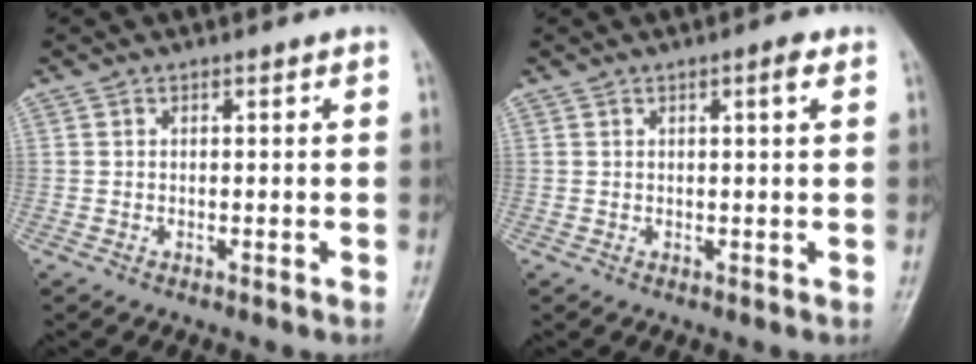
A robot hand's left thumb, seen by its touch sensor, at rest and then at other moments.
{"total": 1.9, "force": [0.9, 0.3, 1.7], "torque": [-0.026, -0.001, 0.012]}